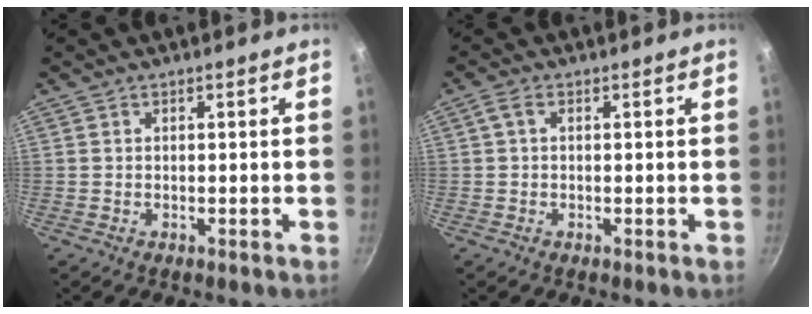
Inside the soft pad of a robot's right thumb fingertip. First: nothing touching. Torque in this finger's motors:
{"motor_torque": [0.19, 0.00, 0.36, 0.44, 0.10]}